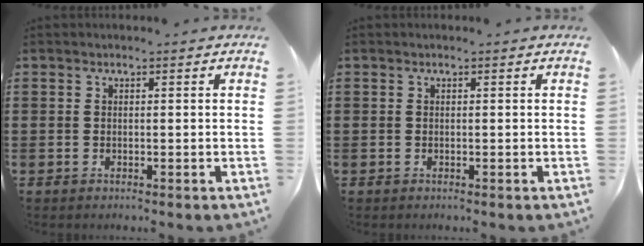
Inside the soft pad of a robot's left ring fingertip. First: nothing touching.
{"total": 0.0}